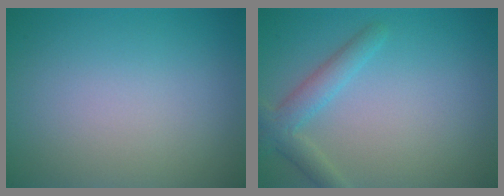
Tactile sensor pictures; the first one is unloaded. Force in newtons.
{"total": 2.8, "press": 2.8, "slide": 0.0}